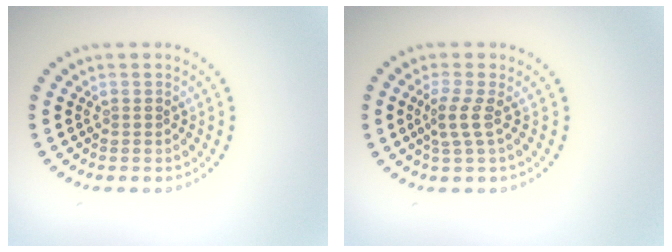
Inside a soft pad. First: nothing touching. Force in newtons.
{"total": 2.1, "press": 1.5, "slide": 1.5}